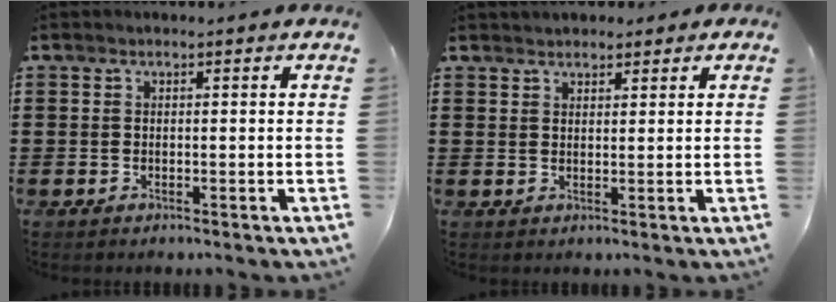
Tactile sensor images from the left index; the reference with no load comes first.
{"total": 2.0, "force": [1.8, 0.9, 0.2], "torque": [-0.008, 0.008, 0.035]}